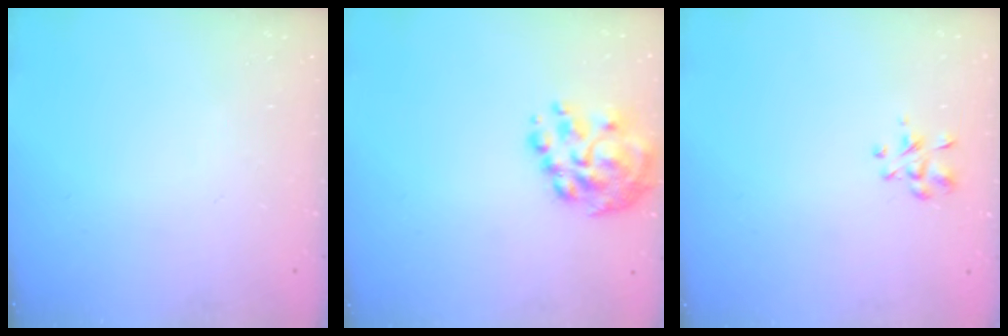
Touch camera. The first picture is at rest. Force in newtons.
{"total": 9.9, "press": 9.4, "slide": 2.9}
{"total": 2.4, "press": 2.3, "slide": 0.8}